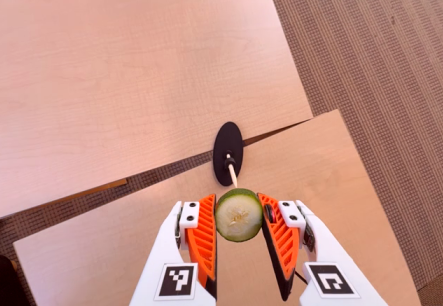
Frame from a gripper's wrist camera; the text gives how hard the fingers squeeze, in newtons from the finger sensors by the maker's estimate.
{"total": 12.2, "left": 12.8, "right": 11.6}